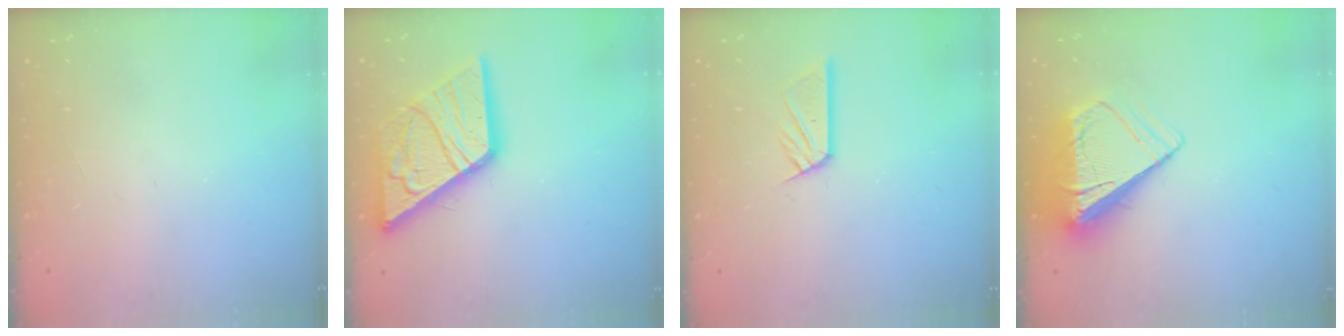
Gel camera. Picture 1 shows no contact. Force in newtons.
{"total": 17.1, "press": 17.0, "slide": 1.8}
{"total": 9.6, "press": 9.5, "slide": 0.8}
{"total": 9.9, "press": 9.8, "slide": 1.4}